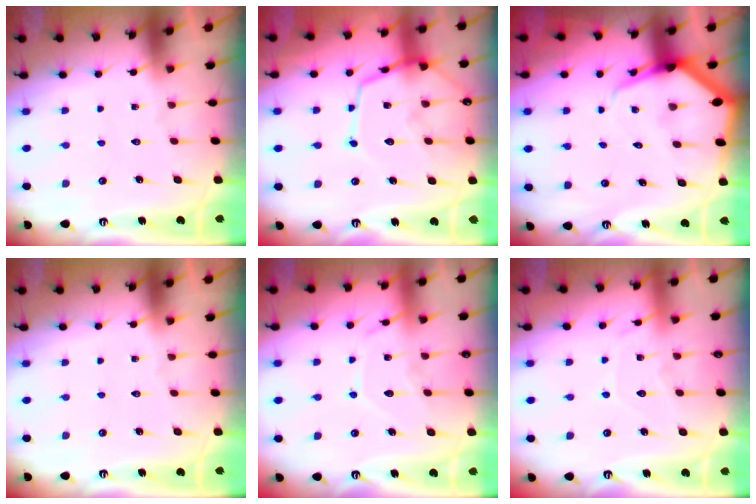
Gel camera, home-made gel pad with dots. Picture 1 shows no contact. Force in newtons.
{"total": 12.9, "press": 12.9, "slide": 1.0}
{"total": 6.1, "press": 6.0, "slide": 0.5}
{"total": 0.0}
{"total": 10.9, "press": 10.8, "slide": 0.8}
{"total": 8.0, "press": 8.0, "slide": 0.5}